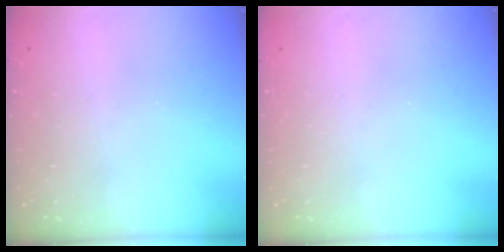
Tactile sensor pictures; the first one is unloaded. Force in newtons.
{"total": 0.0}